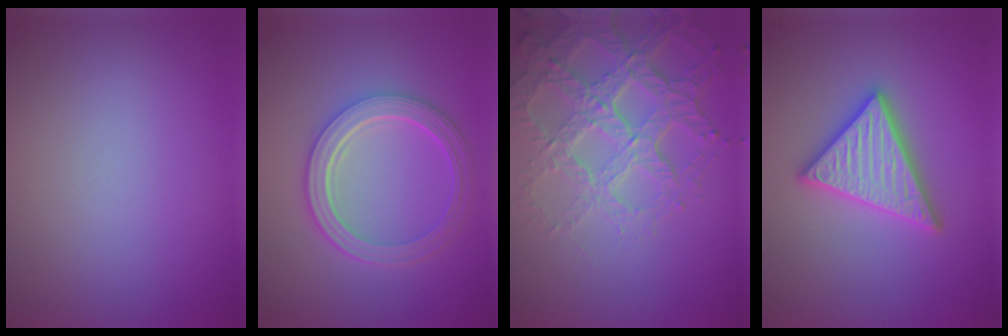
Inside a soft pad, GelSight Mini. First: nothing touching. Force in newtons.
{"total": 5.3, "press": 3.8, "slide": 3.6}
{"total": 7.3, "press": 5.1, "slide": 5.1}
{"total": 4.9, "press": 4.8, "slide": 0.6}